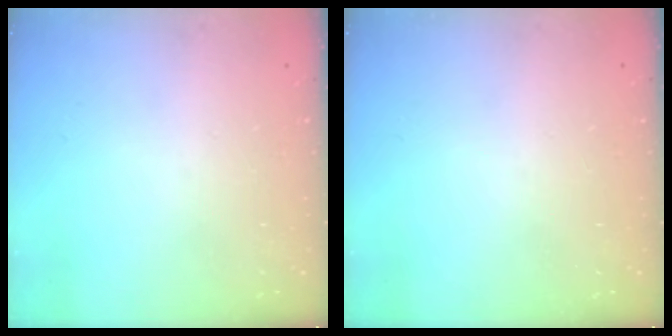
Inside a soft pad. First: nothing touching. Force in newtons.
{"total": 0.0}